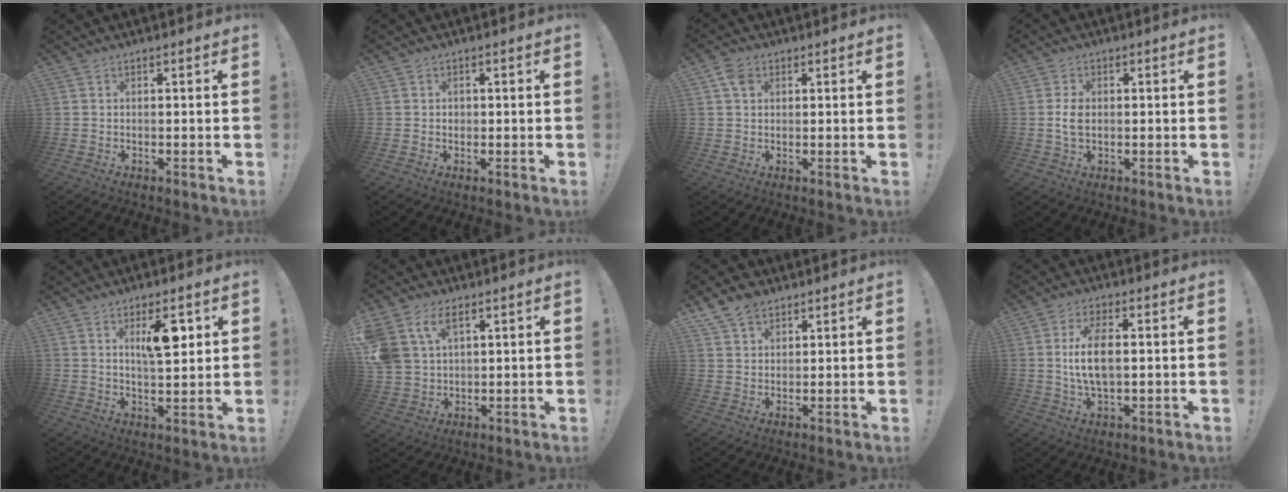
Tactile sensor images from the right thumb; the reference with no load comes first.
{"total": 1.1, "force": [0.0, 1.1, 0.4], "torque": [-0.003, 0.002, -0.002]}
{"total": 4.4, "force": [1.8, 3.0, 2.6], "torque": [-0.040, 0.000, 0.035]}
{"total": 4.4, "force": [-0.1, 2.7, 3.5], "torque": [-0.063, -0.002, -0.006]}
{"total": 9.6, "force": [4.0, 3.3, 8.1], "torque": [-0.109, -0.022, 0.060]}
{"total": 10.6, "force": [5.6, 7.0, 5.7], "torque": [-0.122, -0.020, 0.113]}
{"total": 7.0, "force": [5.1, 4.2, 2.4], "torque": [-0.042, -0.021, 0.099]}
{"total": 9.6, "force": [0.8, 4.4, 8.5], "torque": [-0.159, -0.008, 0.010]}